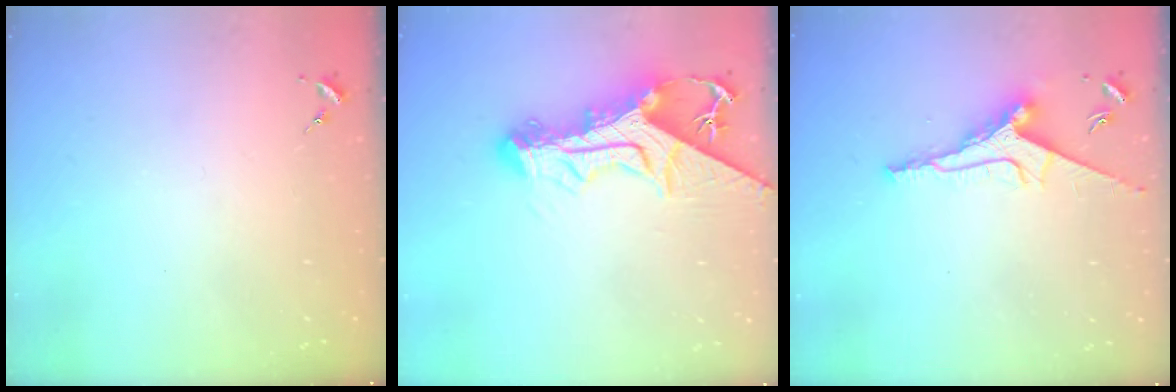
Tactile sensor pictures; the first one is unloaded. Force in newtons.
{"total": 17.2, "press": 17.1, "slide": 1.6}
{"total": 9.9, "press": 9.9, "slide": 0.4}